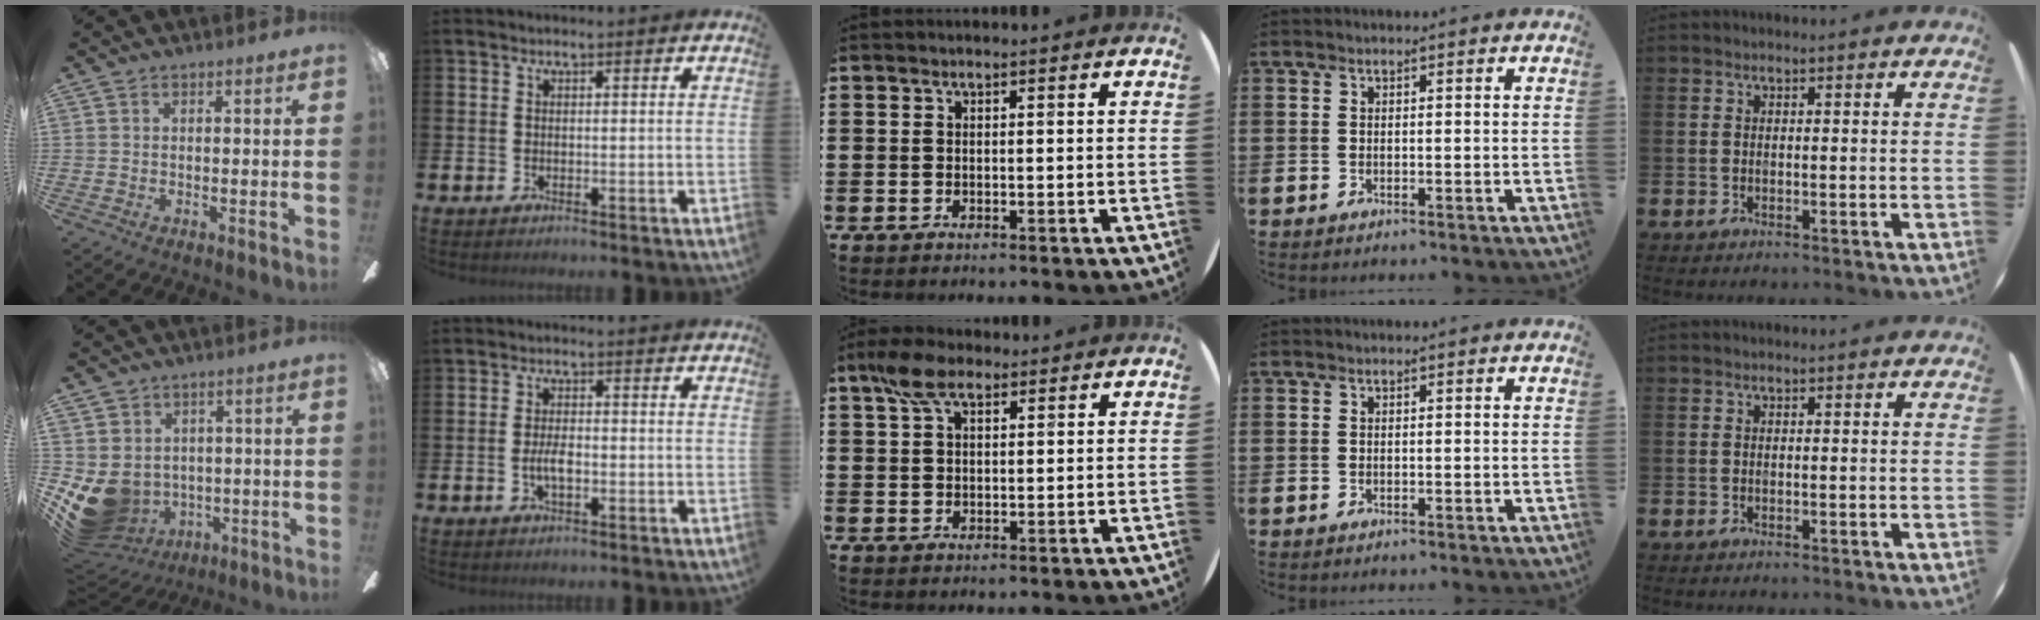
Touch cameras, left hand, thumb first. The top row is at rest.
{"thumb": {"total": 9.6, "force": [-2.0, 8.7, 3.7], "torque": [-0.110, -0.004, -0.026]}, "index": {"total": 3.1, "force": [-0.7, 1.3, 2.7], "torque": [-0.050, 0.002, -0.013]}, "middle": {"total": 5.4, "force": [3.4, 2.6, 3.2], "torque": [-0.065, 0.006, 0.061]}}